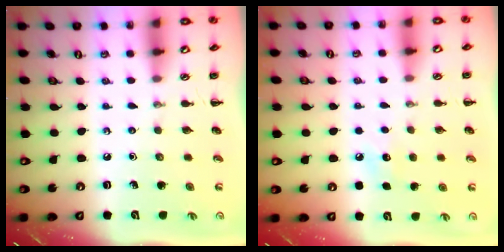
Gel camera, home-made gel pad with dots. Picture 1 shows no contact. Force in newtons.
{"total": 6.3, "press": 6.1, "slide": 1.7}